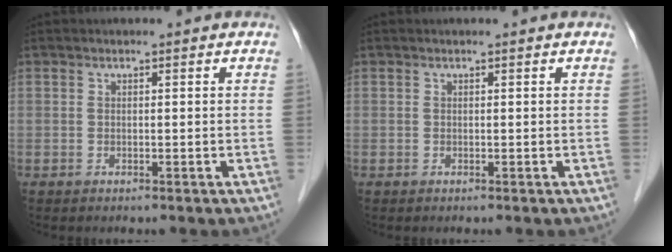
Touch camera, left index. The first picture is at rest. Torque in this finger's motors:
{"motor_torque": [-0.74, 0.35, -0.34, -0.13]}